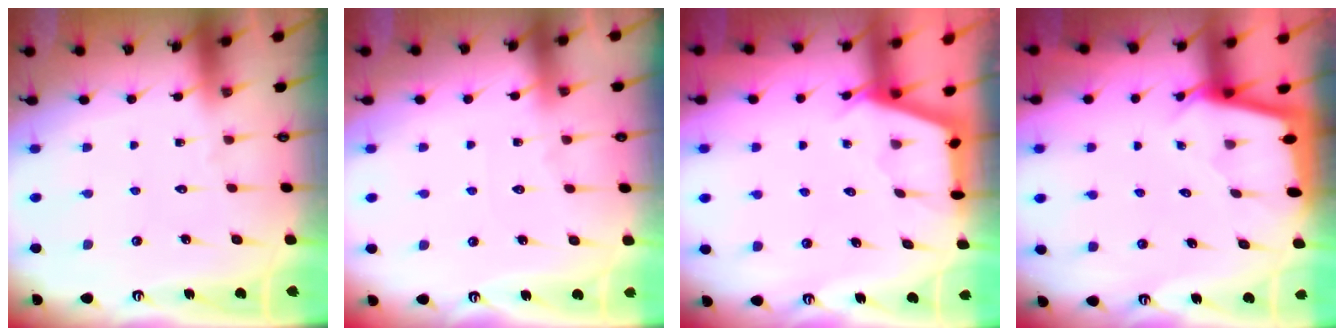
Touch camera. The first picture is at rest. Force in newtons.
{"total": 4.9, "press": 4.8, "slide": 0.6}
{"total": 2.8, "press": 2.8, "slide": 0.3}
{"total": 2.1, "press": 2.1, "slide": 0.1}